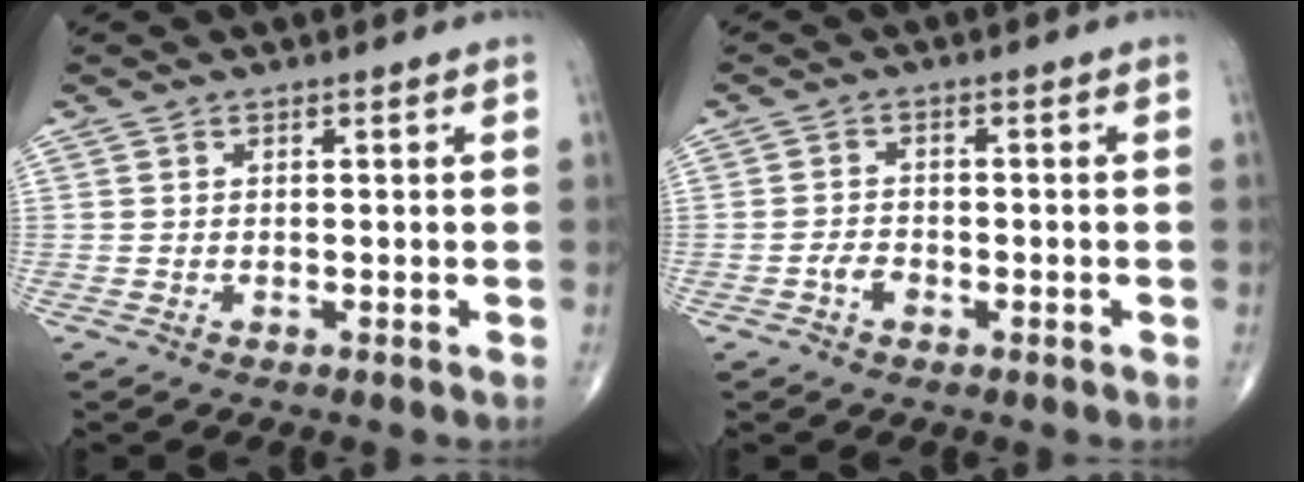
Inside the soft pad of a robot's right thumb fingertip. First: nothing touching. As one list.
[{"total": 2.5, "force": [-1.2, 1.7, 1.5], "torque": [-0.021, 0.009, -0.025]}]